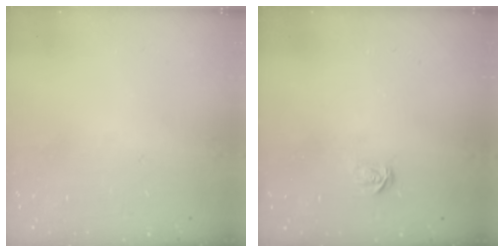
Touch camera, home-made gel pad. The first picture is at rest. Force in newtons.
{"total": 2.3, "press": 2.3, "slide": 0.1}